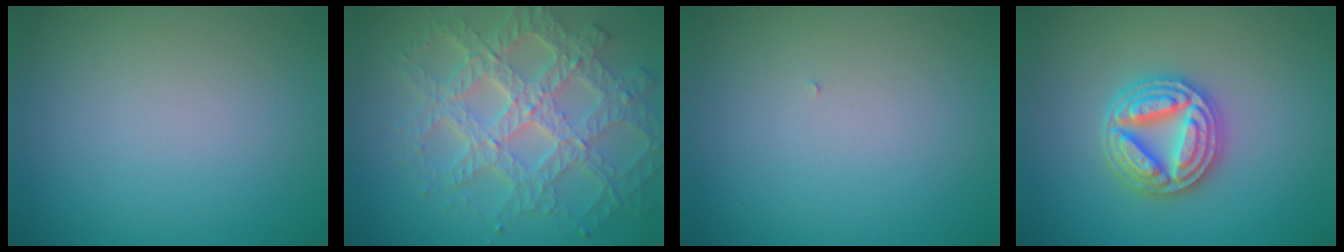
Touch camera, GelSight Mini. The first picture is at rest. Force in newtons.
{"total": 7.8, "press": 5.8, "slide": 5.3}
{"total": 0.0}
{"total": 5.1, "press": 5.0, "slide": 0.8}